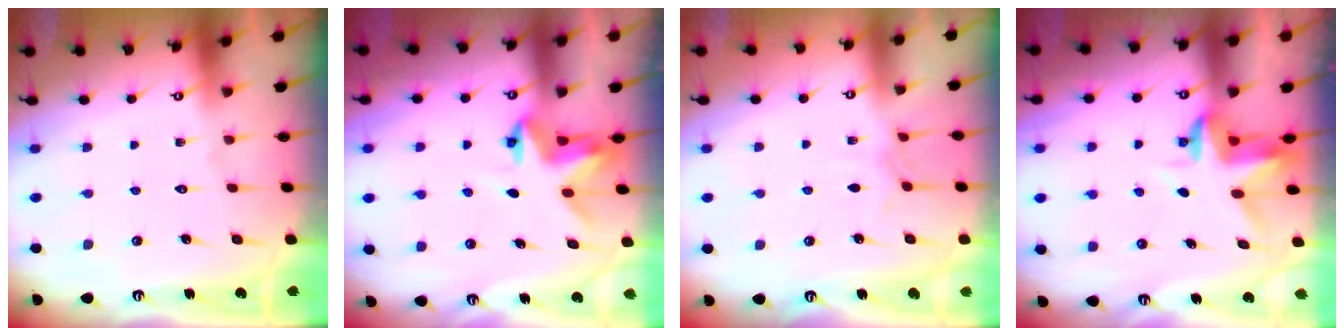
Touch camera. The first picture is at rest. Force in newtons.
{"total": 3.8, "press": 3.8, "slide": 0.3}
{"total": 3.9, "press": 3.9, "slide": 0.5}
{"total": 3.3, "press": 3.2, "slide": 0.4}